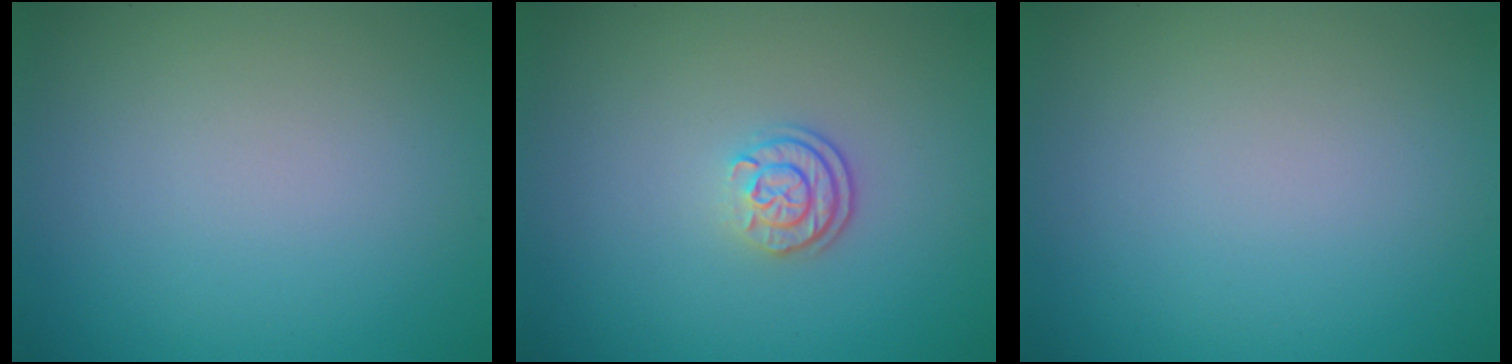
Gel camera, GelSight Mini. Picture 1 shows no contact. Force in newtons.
{"total": 2.2, "press": 1.8, "slide": 1.3}
{"total": 0.0}